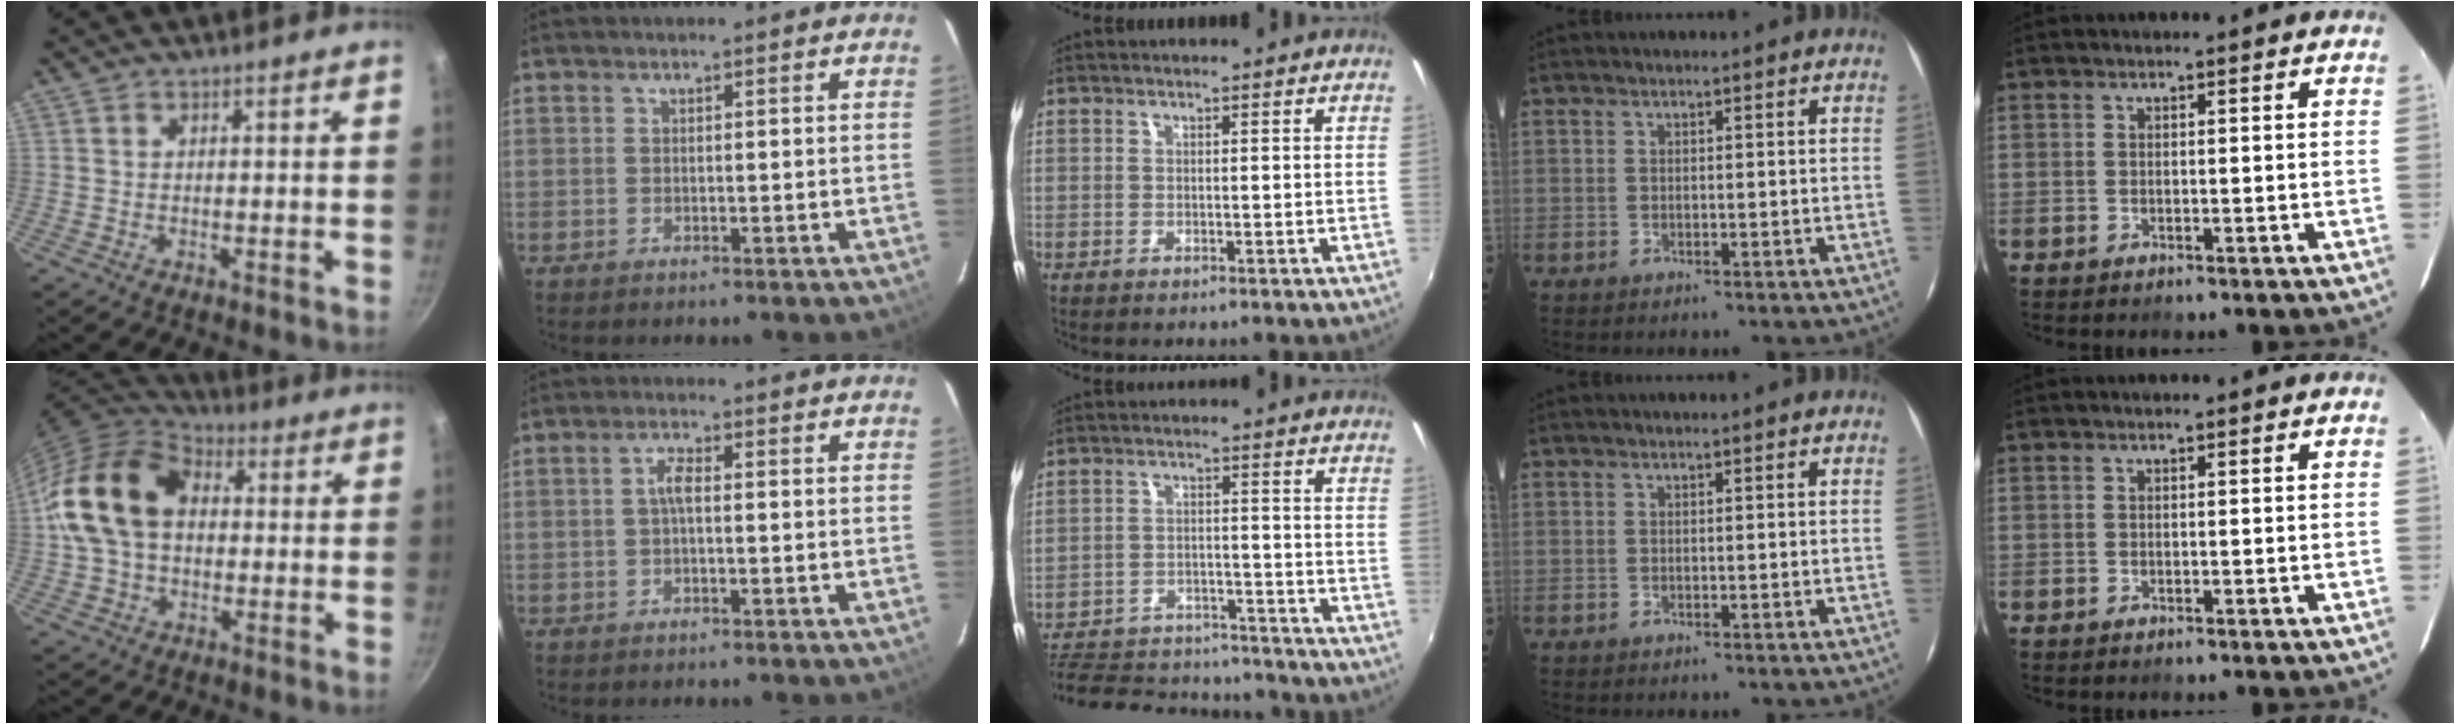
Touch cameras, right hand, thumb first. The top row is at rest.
{"thumb": {"total": 17.4, "force": [1.5, 12.5, 12.0], "torque": [-0.202, 0.031, 0.015]}, "index": {"total": 2.4, "force": [-0.1, 0.8, 2.2], "torque": [-0.047, 0.008, -0.002]}, "middle": {"total": 19.2, "force": [-16.4, 6.9, 7.3], "torque": [-0.166, 0.002, -0.225]}}